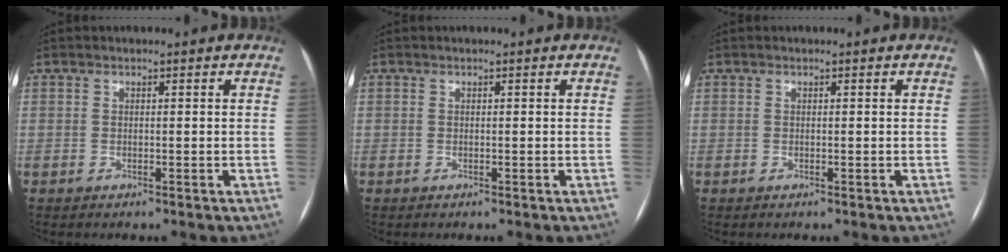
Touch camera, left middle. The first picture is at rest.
{"total": 0.0}
{"total": 0.0}